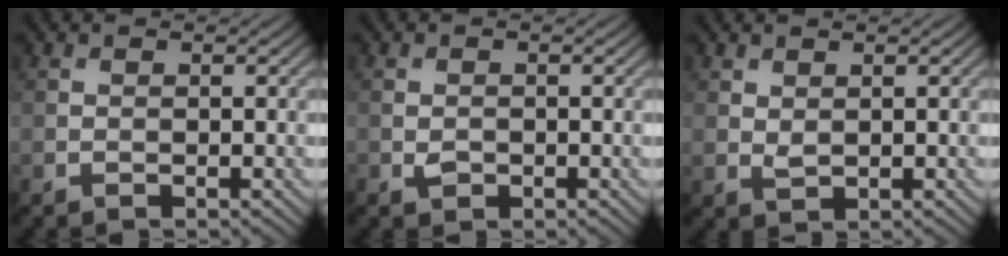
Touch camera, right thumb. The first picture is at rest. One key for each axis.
{"total": 1.2, "fx": -0.4, "fy": 1.0, "fz": 0.6, "tx": -0.011, "ty": -0.005, "tz": -0.007}
{"total": 1.3, "fx": 0.7, "fy": 0.8, "fz": 0.8, "tx": -0.022, "ty": -0.004, "tz": 0.018}